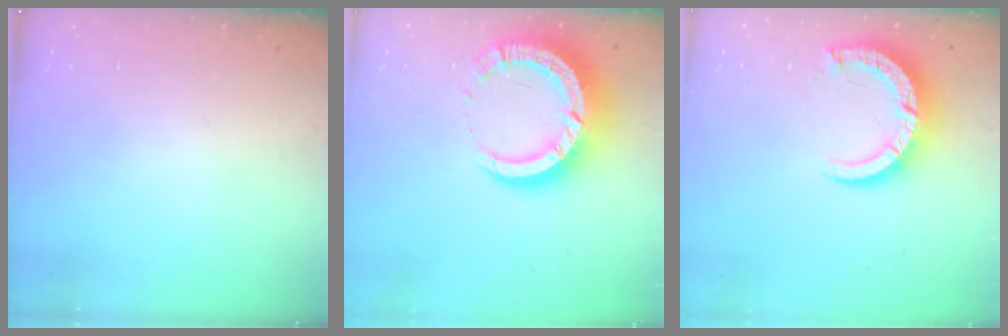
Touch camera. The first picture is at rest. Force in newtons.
{"total": 12.7, "press": 12.6, "slide": 1.3}
{"total": 8.9, "press": 8.9, "slide": 0.9}